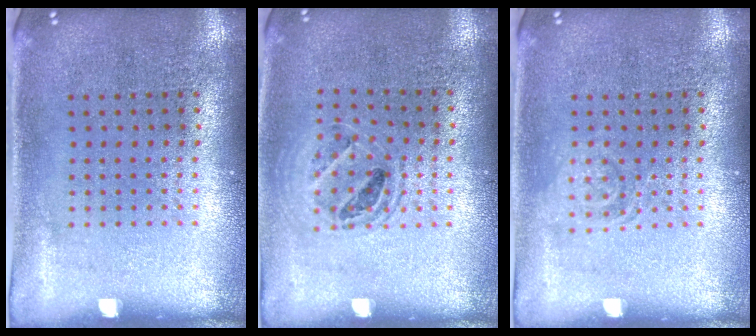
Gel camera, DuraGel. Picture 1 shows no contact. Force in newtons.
{"total": 1.3, "press": 1.2, "slide": 0.5}
{"total": 1.4, "press": 1.4, "slide": 0.2}